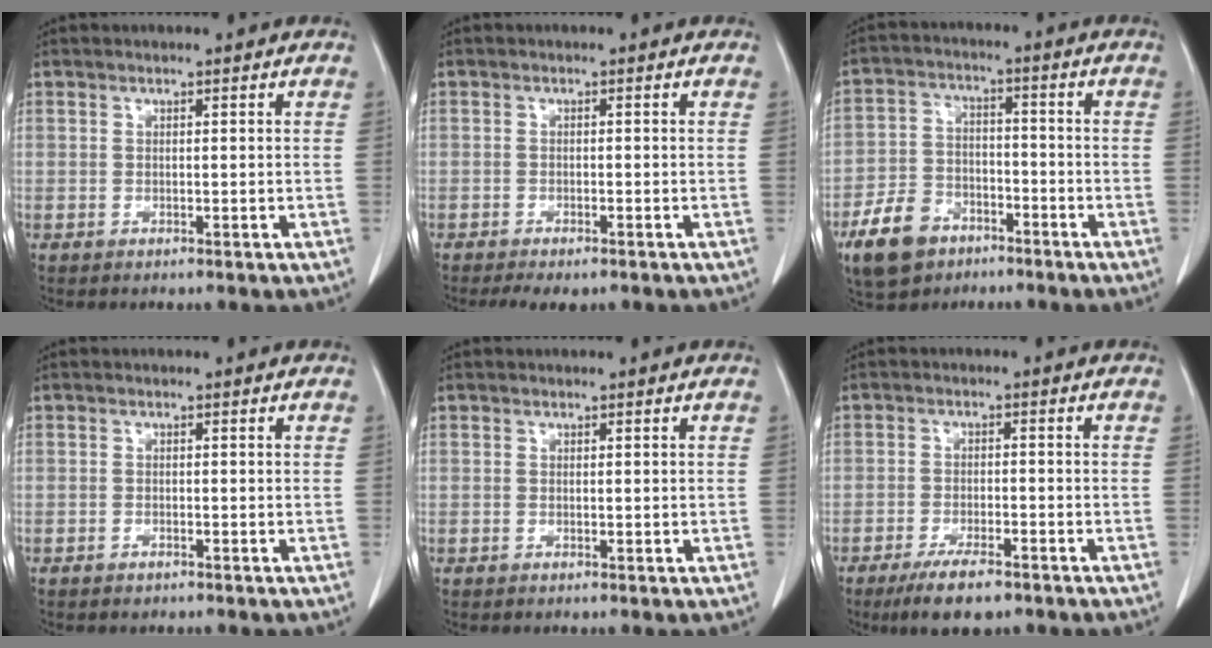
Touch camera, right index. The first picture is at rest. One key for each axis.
{"total": 4.4, "fx": -3.3, "fy": 1.5, "fz": 2.5, "tx": -0.035, "ty": -0.009, "tz": -0.046}
{"total": 9.3, "fx": -5.8, "fy": 6.0, "fz": 4.2, "tx": -0.095, "ty": 0.008, "tz": -0.100}
{"total": 0.8, "fx": -0.6, "fy": 0.3, "fz": 0.3, "tx": -0.008, "ty": 0.000, "tz": -0.008}
{"total": 0.0}
{"total": 6.6, "fx": -4.6, "fy": 1.9, "fz": 4.3, "tx": -0.073, "ty": -0.008, "tz": -0.075}